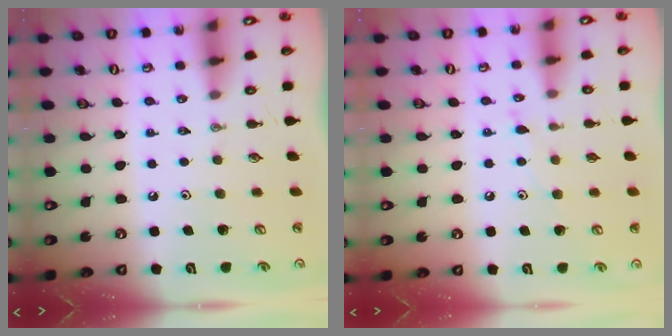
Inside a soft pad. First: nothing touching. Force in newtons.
{"total": 6.3, "press": 6.2, "slide": 0.7}